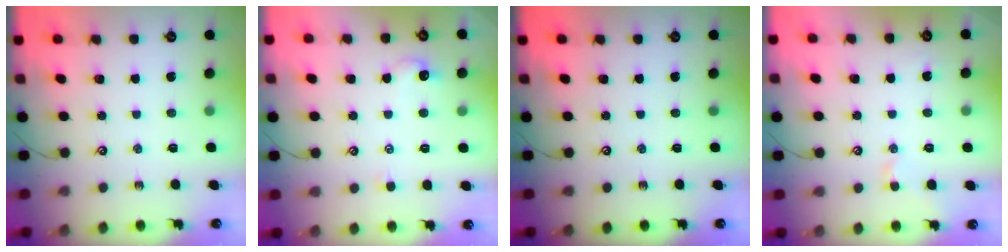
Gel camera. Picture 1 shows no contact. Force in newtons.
{"total": 1.6, "press": 1.5, "slide": 0.4}
{"total": 0.0}
{"total": 1.0, "press": 0.9, "slide": 0.5}